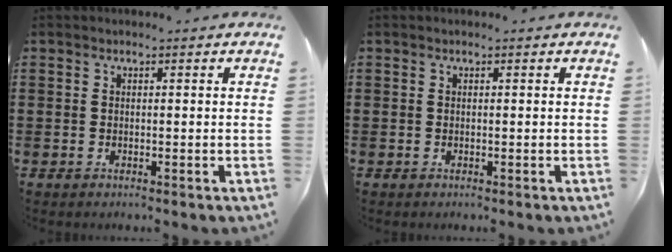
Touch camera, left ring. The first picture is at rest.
{"total": 0.0}